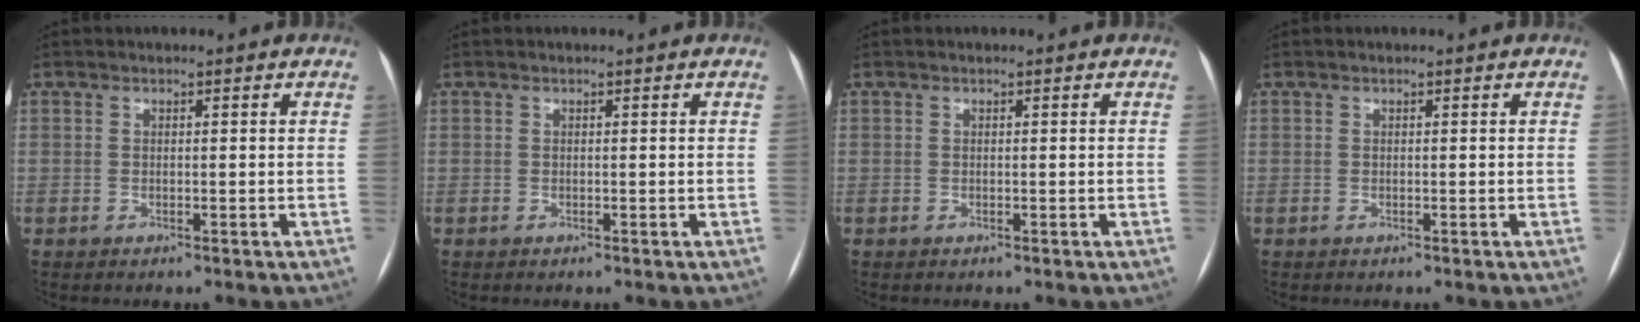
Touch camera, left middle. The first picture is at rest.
{"total": 0.0}
{"total": 0.0}
{"total": 0.0}